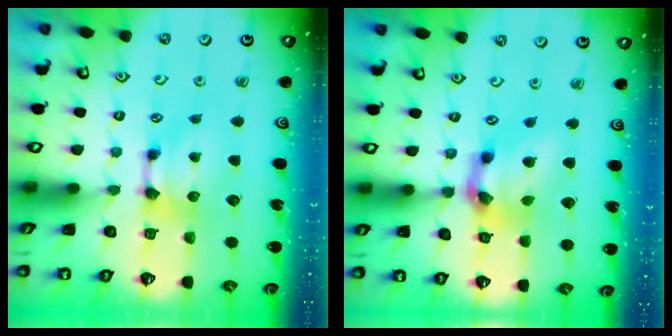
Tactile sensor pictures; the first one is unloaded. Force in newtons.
{"total": 5.9, "press": 5.5, "slide": 2.1}